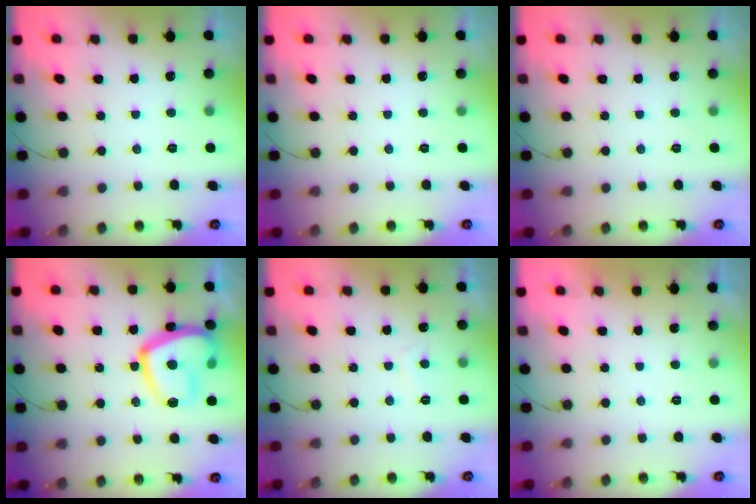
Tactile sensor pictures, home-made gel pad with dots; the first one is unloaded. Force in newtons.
{"total": 0.0}
{"total": 0.0}
{"total": 18.6, "press": 18.5, "slide": 1.9}
{"total": 0.7, "press": 0.5, "slide": 0.5}
{"total": 2.1, "press": 2.1, "slide": 0.4}